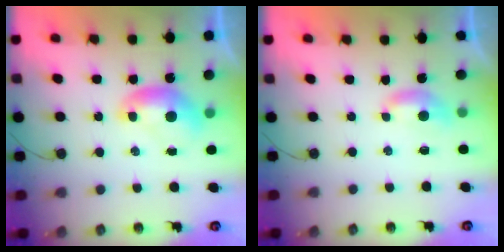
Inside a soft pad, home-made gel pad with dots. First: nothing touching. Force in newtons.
{"total": 3.0, "press": 2.9, "slide": 0.4}